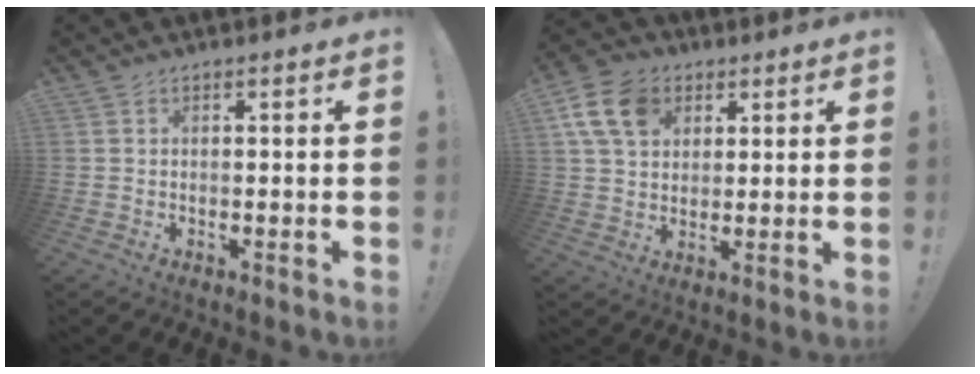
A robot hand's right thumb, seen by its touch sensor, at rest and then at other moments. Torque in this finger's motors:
{"motor_torque": [0.33, 0.33, 0.28, -0.20, 0.06]}